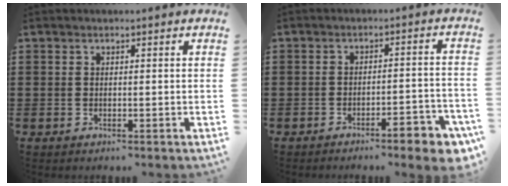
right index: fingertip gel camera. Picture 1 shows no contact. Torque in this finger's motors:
{"motor_torque": [1.52, -0.62, 0.55, 0.11]}